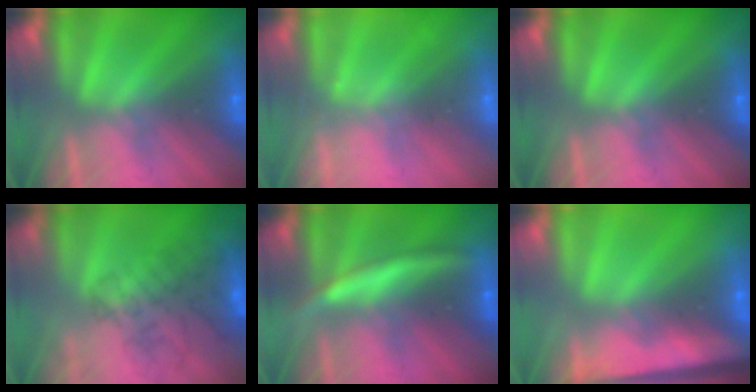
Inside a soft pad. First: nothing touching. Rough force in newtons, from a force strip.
{"total": 2.2}
{"total": 0.0}
{"total": 4.7}
{"total": 2.9}
{"total": 11.6}